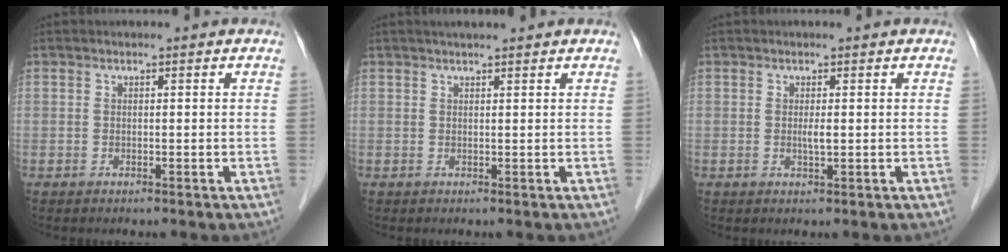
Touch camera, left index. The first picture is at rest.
{"total": 3.4, "force": [2.9, 0.2, 1.7], "torque": [-0.020, 0.022, 0.042]}
{"total": 1.0, "force": [0.2, 0.1, 0.9], "torque": [-0.023, -0.002, 0.003]}